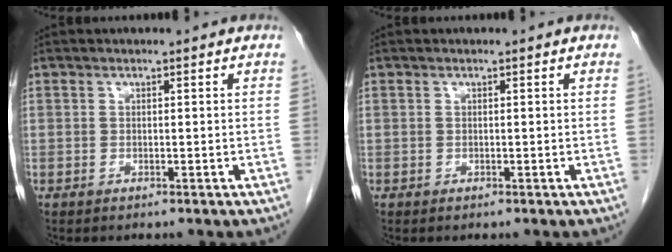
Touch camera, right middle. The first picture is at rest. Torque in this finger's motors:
{"motor_torque": [0.54, -0.25, 0.06, 0.01]}